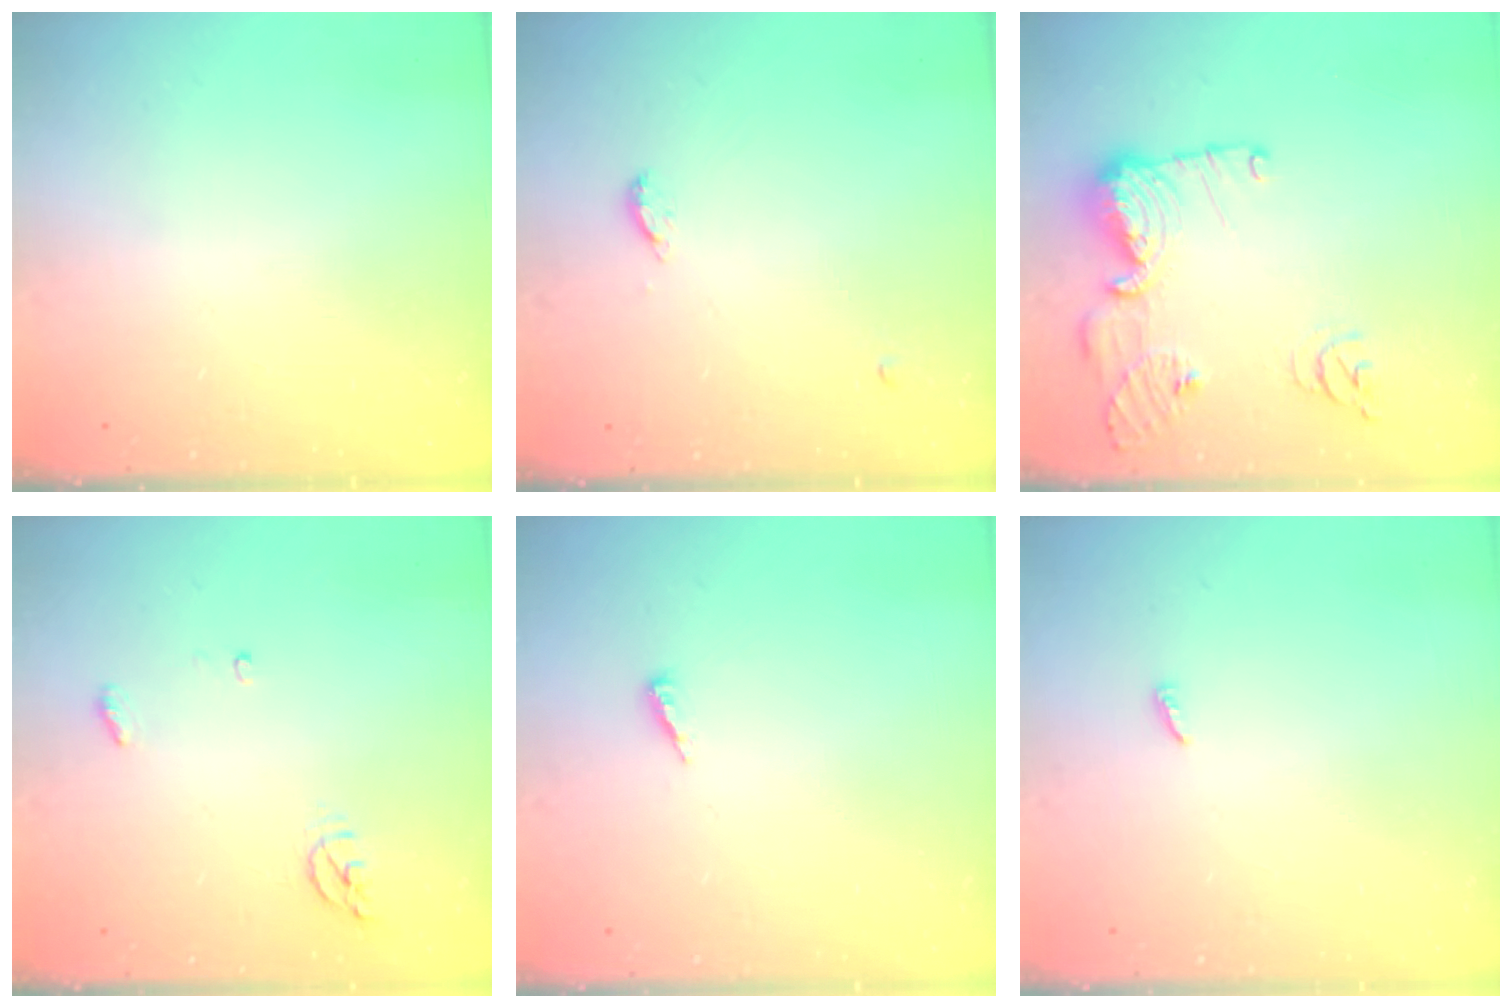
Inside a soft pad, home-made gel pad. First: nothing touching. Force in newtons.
{"total": 8.1, "press": 5.6, "slide": 5.8}
{"total": 15.2, "press": 14.9, "slide": 2.8}
{"total": 4.5, "press": 4.3, "slide": 1.2}
{"total": 2.5, "press": 2.5, "slide": 0.2}
{"total": 3.6, "press": 3.6, "slide": 0.4}